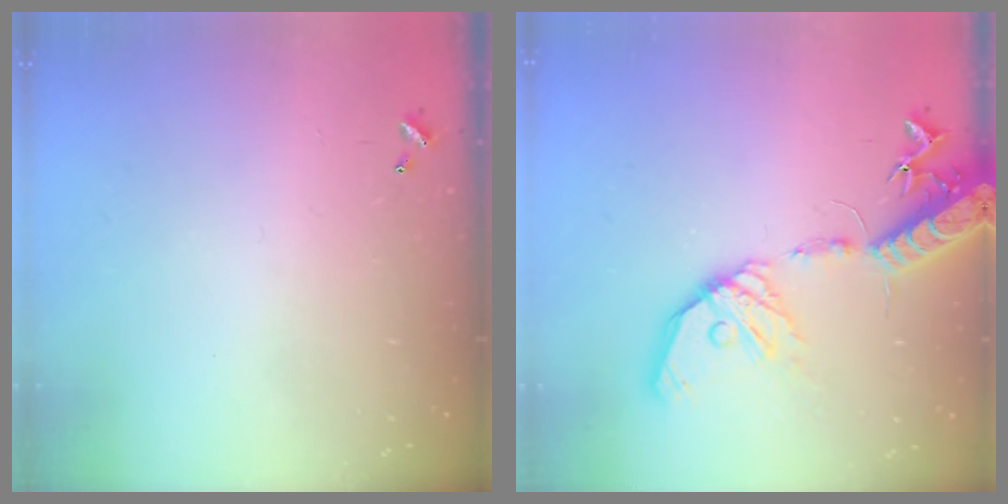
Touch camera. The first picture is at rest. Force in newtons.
{"total": 20.1, "press": 19.7, "slide": 3.7}